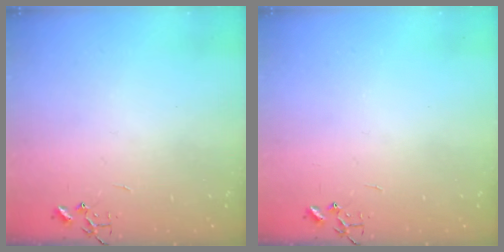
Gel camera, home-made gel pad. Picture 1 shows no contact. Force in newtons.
{"total": 0.0}